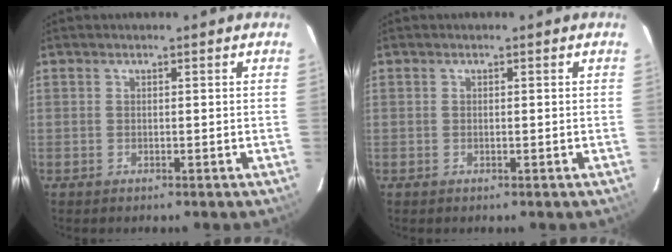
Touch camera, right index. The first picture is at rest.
{"total": 0.0}